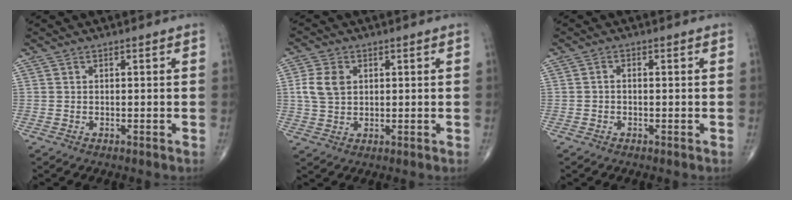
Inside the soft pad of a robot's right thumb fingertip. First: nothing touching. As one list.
[{"total": 6.0, "force": [1.2, 4.3, 4.0], "torque": [-0.076, 0.000, 0.025]}, {"total": 0.8, "force": [-0.3, 0.4, 0.7], "torque": [-0.007, 0.003, -0.008]}]